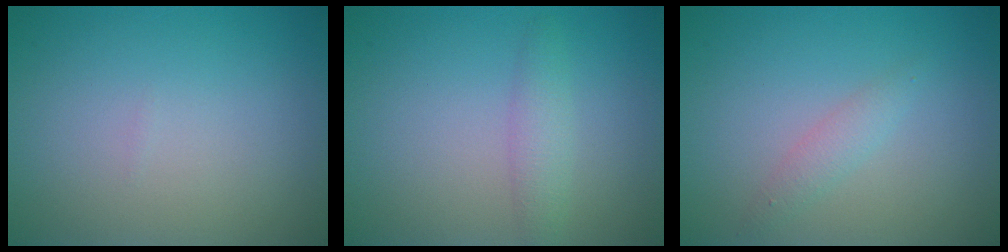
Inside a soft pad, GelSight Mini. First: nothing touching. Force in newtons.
{"total": 1.9, "press": 1.9, "slide": 0.1}
{"total": 1.4, "press": 1.4, "slide": 0.0}